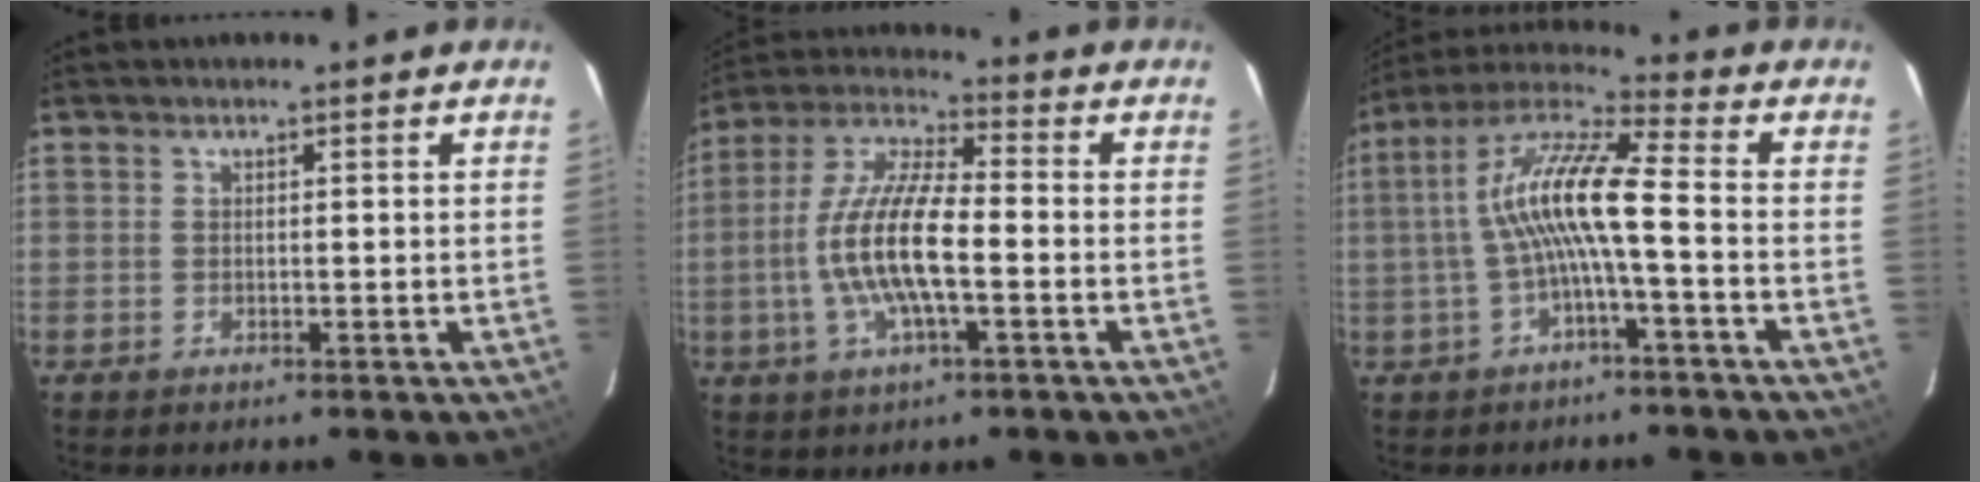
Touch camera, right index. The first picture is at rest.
{"total": 14.0, "force": [-2.6, 3.7, 13.3], "torque": [-0.271, 0.003, -0.055]}
{"total": 11.4, "force": [-1.4, 1.3, 11.3], "torque": [-0.229, 0.021, -0.030]}